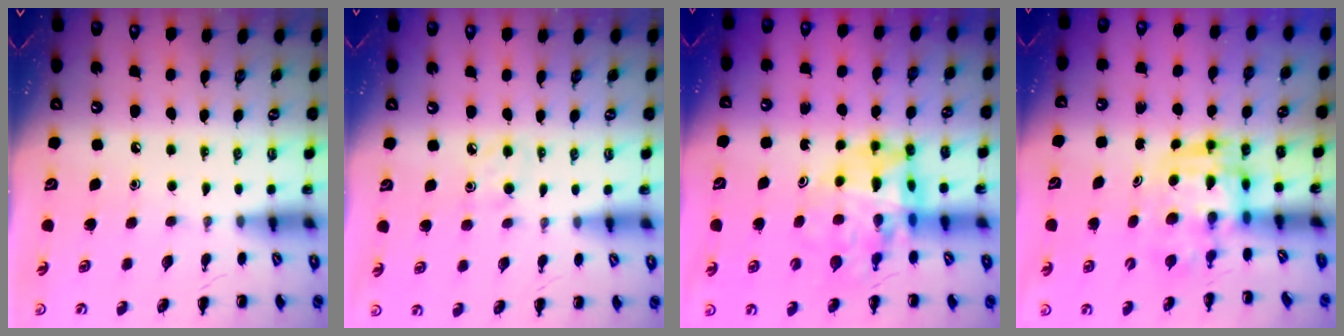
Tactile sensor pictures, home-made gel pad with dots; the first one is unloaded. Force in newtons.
{"total": 4.1, "press": 3.8, "slide": 1.4}
{"total": 12.4, "press": 11.8, "slide": 3.6}
{"total": 3.3, "press": 3.2, "slide": 0.6}